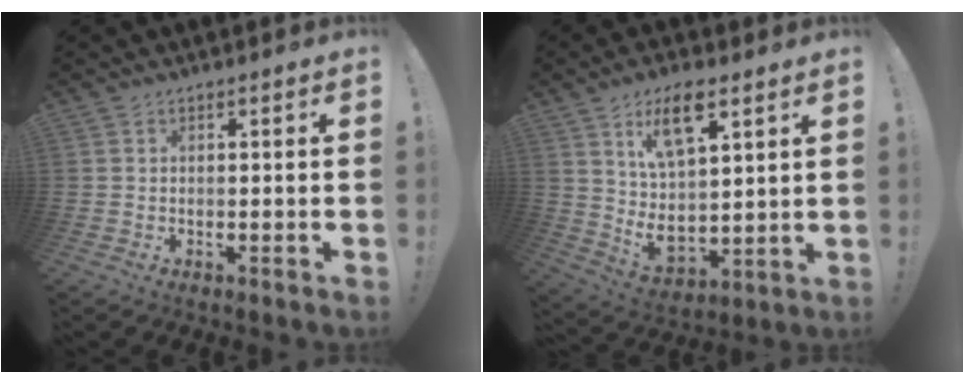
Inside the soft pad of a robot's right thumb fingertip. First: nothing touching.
{"total": 14.4, "force": [6.8, 6.8, 10.7], "torque": [-0.204, -0.031, 0.120]}